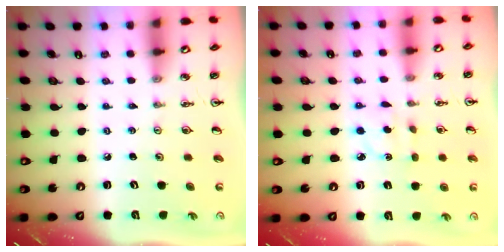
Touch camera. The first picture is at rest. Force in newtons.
{"total": 2.0, "press": 2.0, "slide": 0.4}